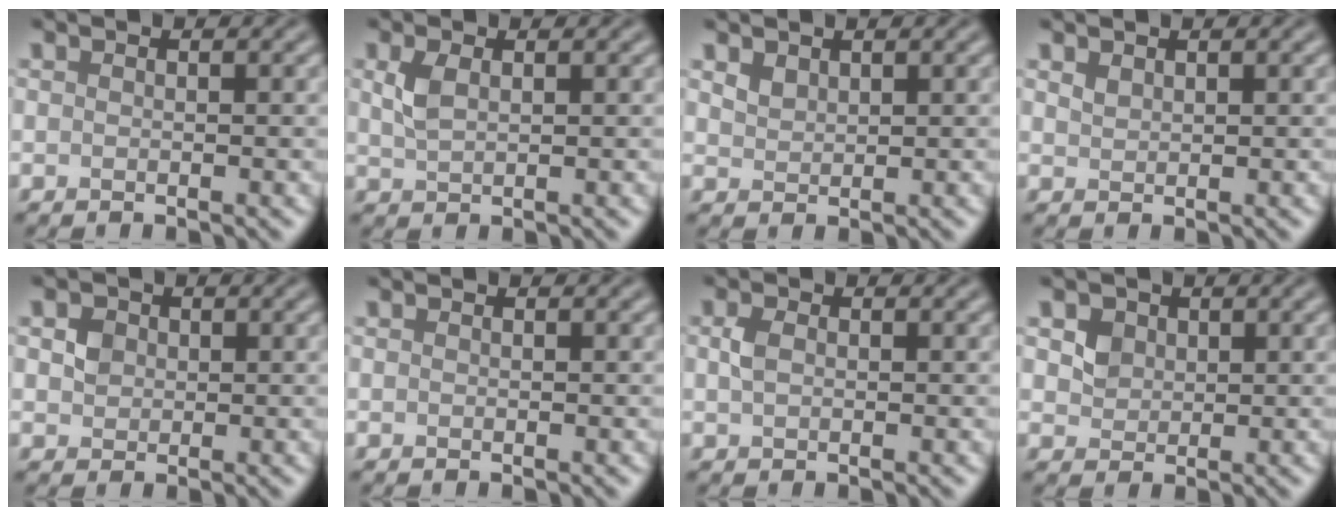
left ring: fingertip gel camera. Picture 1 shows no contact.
{"total": 2.0, "force": [0.8, 1.0, 1.5], "torque": [-0.039, 0.001, 0.018]}
{"total": 1.3, "force": [1.0, 0.7, 0.4], "torque": [-0.012, 0.000, 0.024]}
{"total": 0.9, "force": [0.8, 0.5, 0.3], "torque": [-0.010, 0.002, 0.019]}
{"total": 1.6, "force": [0.3, 1.4, 0.6], "torque": [-0.010, 0.000, 0.006]}
{"total": 0.0}
{"total": 1.4, "force": [0.2, 1.0, 0.9], "torque": [-0.021, 0.003, 0.003]}
{"total": 3.2, "force": [1.6, 2.4, 1.4], "torque": [-0.041, 0.004, 0.036]}